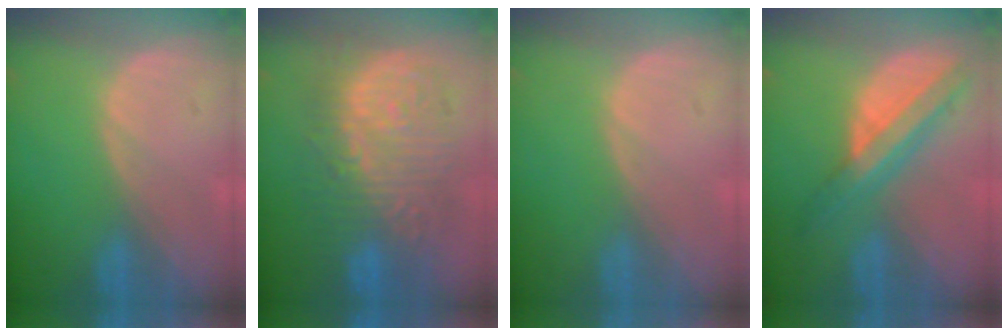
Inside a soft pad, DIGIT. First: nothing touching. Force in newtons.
{"total": 13.0, "press": 12.9, "slide": 1.5}
{"total": 0.0}
{"total": 8.0, "press": 6.8, "slide": 4.3}